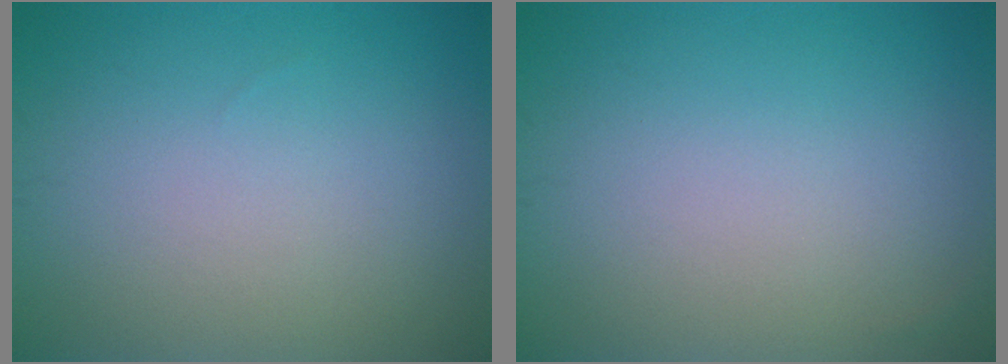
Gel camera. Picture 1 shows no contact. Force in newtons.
{"total": 0.0}